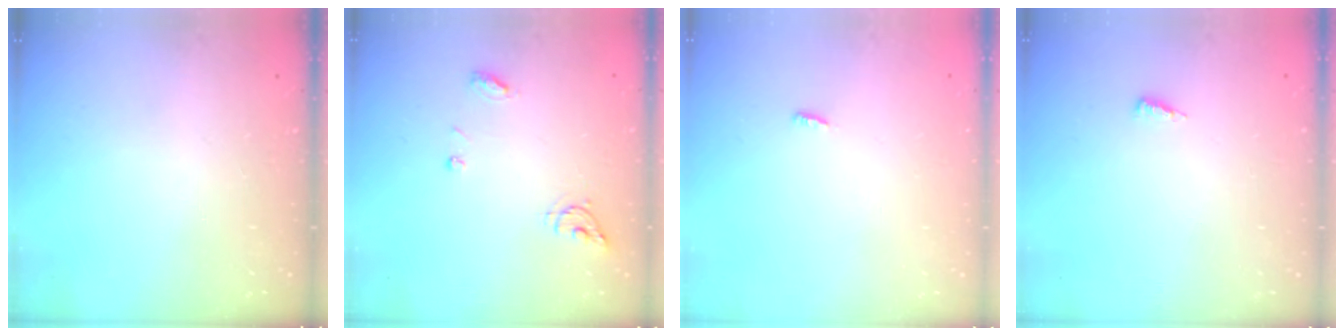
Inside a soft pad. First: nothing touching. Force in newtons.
{"total": 6.2, "press": 6.2, "slide": 0.5}
{"total": 2.8, "press": 2.7, "slide": 0.8}
{"total": 4.2, "press": 4.2, "slide": 0.6}